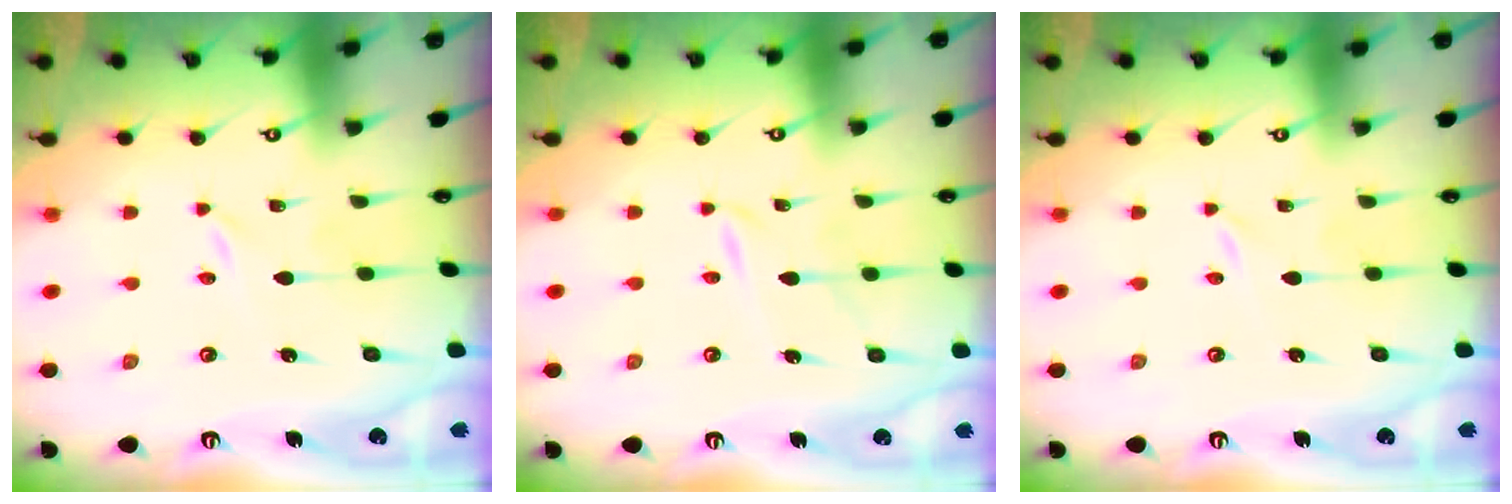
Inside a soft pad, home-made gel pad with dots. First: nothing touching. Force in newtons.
{"total": 2.3, "press": 2.3, "slide": 0.3}
{"total": 0.0}